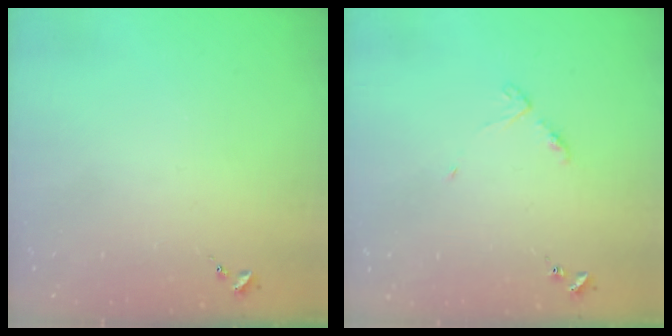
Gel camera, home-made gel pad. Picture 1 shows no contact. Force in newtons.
{"total": 4.4, "press": 4.3, "slide": 0.5}